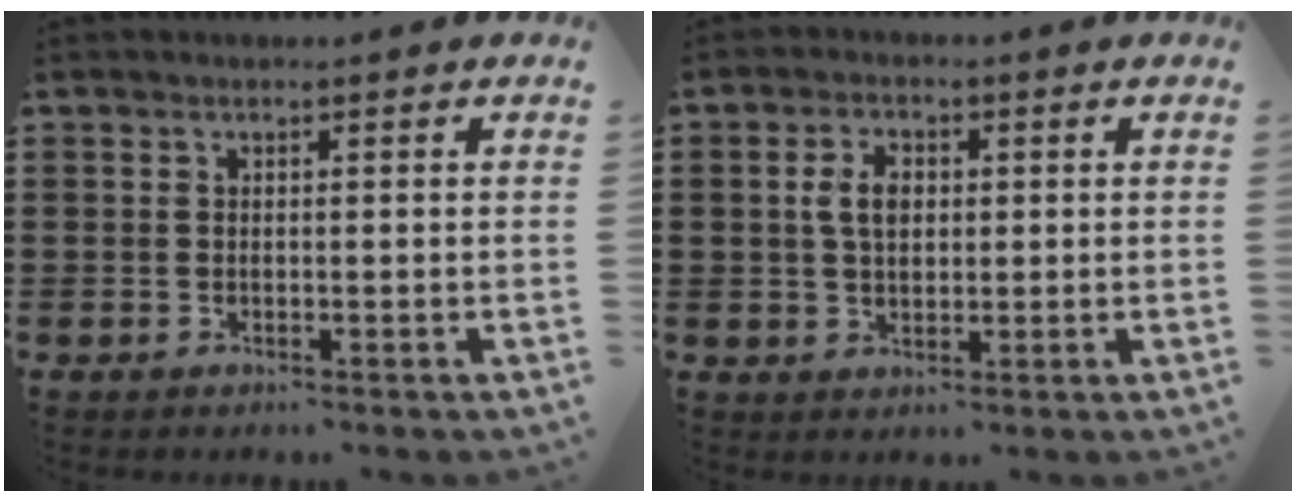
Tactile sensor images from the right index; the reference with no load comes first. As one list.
[{"total": 4.4, "force": [0.6, 2.6, 3.5], "torque": [-0.082, 0.009, 0.007]}]